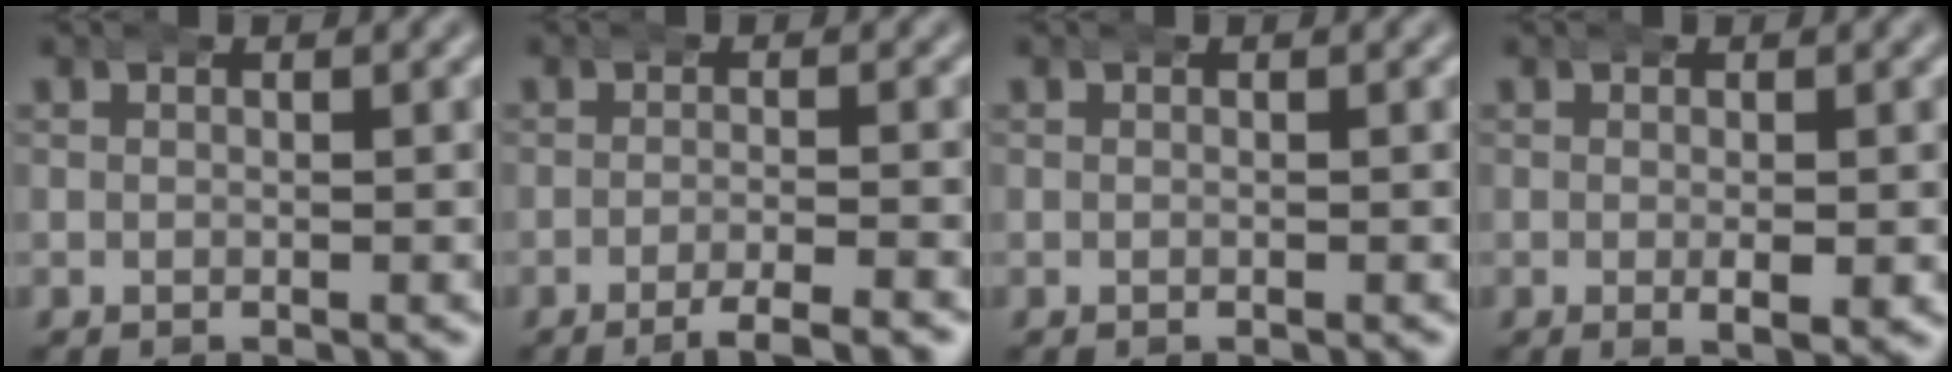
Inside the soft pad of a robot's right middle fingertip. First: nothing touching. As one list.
[{"total": 3.7, "force": [-2.9, 0.4, 2.3], "torque": [-0.030, -0.006, -0.050]}, {"total": 0.0}, {"total": 2.1, "force": [-0.3, 0.7, 2.0], "torque": [-0.030, 0.000, -0.007]}]